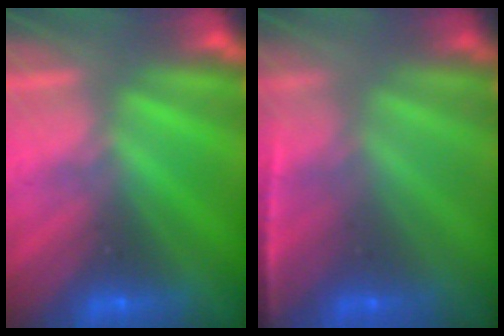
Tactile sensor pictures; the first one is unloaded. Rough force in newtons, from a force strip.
{"total": 1.7}